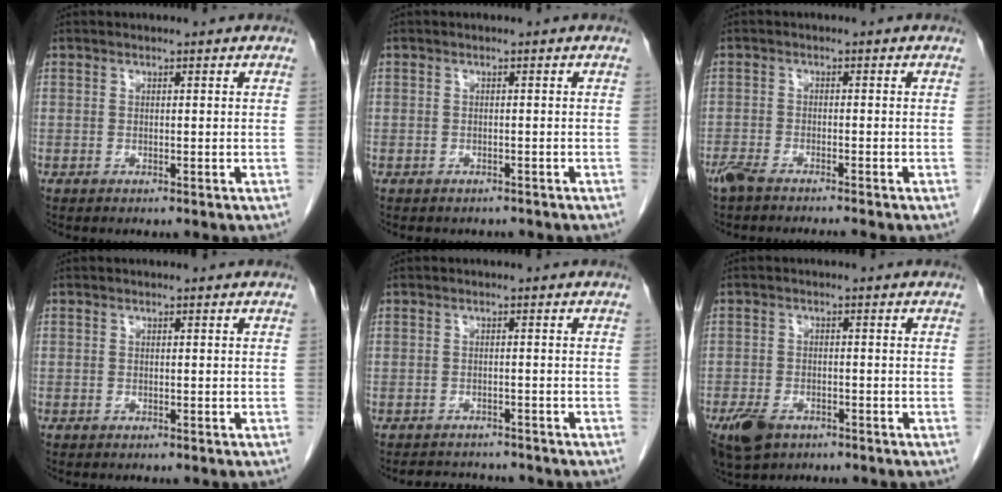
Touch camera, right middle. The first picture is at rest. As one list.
[{"total": 2.8, "force": [-2.3, 1.5, 0.2], "torque": [-0.008, 0.003, -0.033]}, {"total": 5.3, "force": [-4.6, 0.2, 2.5], "torque": [-0.042, -0.012, -0.080]}, {"total": 0.0}, {"total": 4.8, "force": [-4.6, 1.3, 0.7], "torque": [-0.005, -0.002, -0.063]}, {"total": 6.9, "force": [-4.5, 3.8, 3.6], "torque": [-0.073, -0.008, -0.075]}]